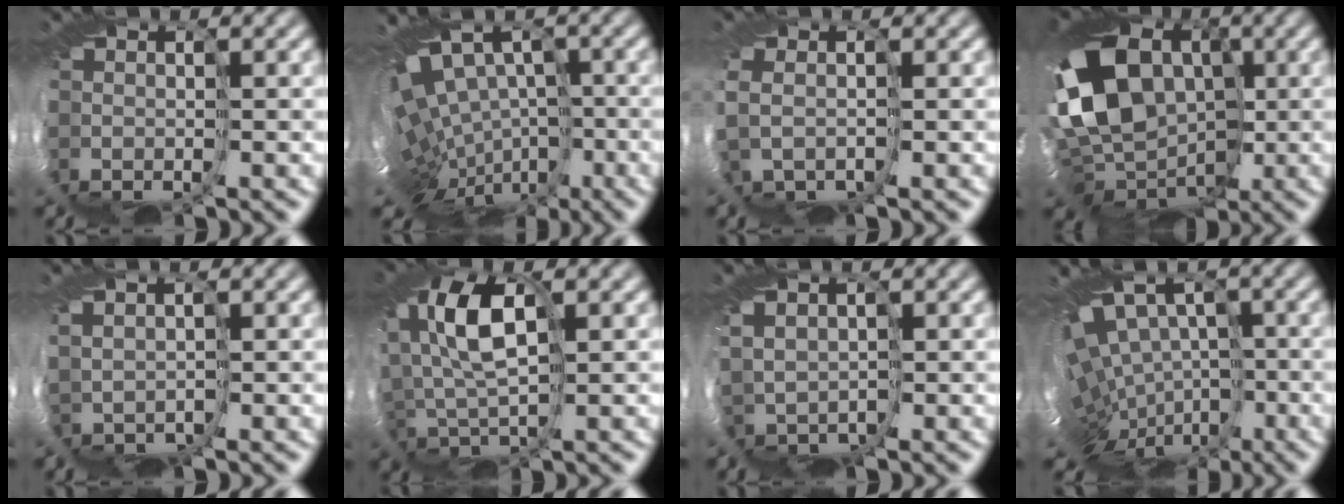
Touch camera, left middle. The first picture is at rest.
{"total": 10.8, "force": [-1.7, 7.5, 7.6], "torque": [-0.123, 0.007, -0.008]}
{"total": 1.1, "force": [1.0, 0.4, 0.2], "torque": [-0.030, 0.003, 0.029]}
{"total": 12.5, "force": [1.5, 9.5, 7.9], "torque": [-0.160, 0.000, 0.031]}
{"total": 1.9, "force": [1.8, 0.3, -0.5], "torque": [0.011, 0.009, 0.029]}
{"total": 5.9, "force": [3.8, 1.6, 4.3], "torque": [-0.108, 0.026, 0.051]}
{"total": 2.0, "force": [1.7, 1.0, 0.0], "torque": [-0.013, 0.005, 0.028]}
{"total": 11.8, "force": [-1.7, 8.9, 7.6], "torque": [-0.123, -0.001, -0.024]}